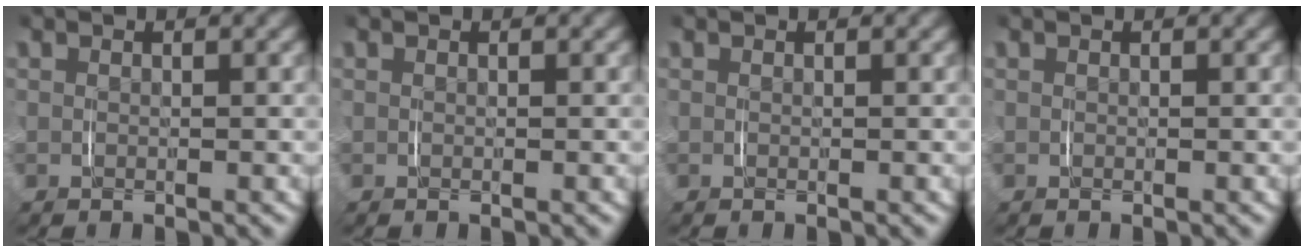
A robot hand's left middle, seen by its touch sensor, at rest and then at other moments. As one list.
[{"total": 0.0}, {"total": 0.0}, {"total": 0.0}]